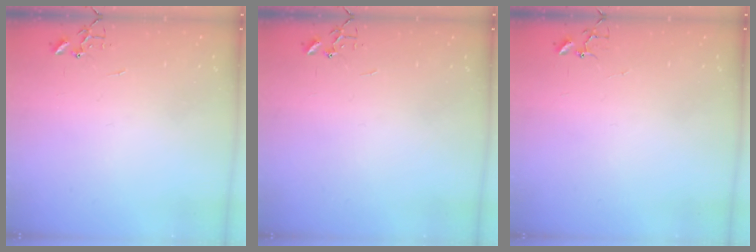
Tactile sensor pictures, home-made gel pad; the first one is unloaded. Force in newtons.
{"total": 0.0}
{"total": 3.7, "press": 3.7, "slide": 0.3}